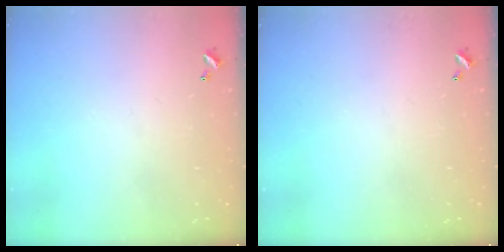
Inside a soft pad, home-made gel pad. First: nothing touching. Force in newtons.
{"total": 0.0}